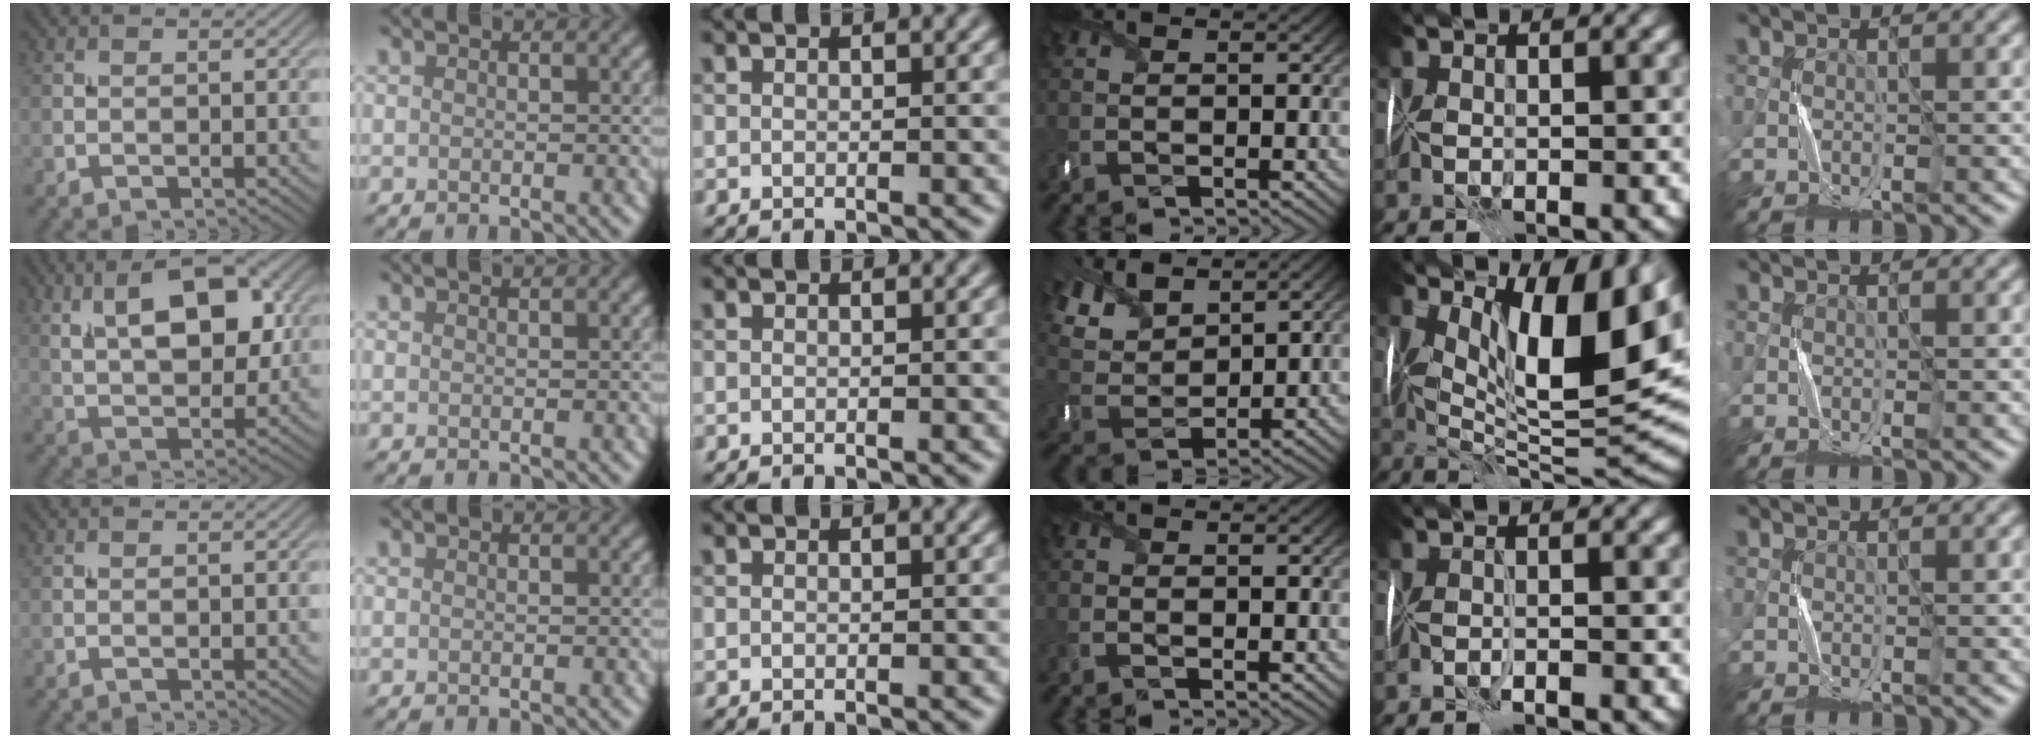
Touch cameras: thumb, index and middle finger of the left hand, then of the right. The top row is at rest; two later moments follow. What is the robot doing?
{"motion": "fold", "object": "handkerchief"}